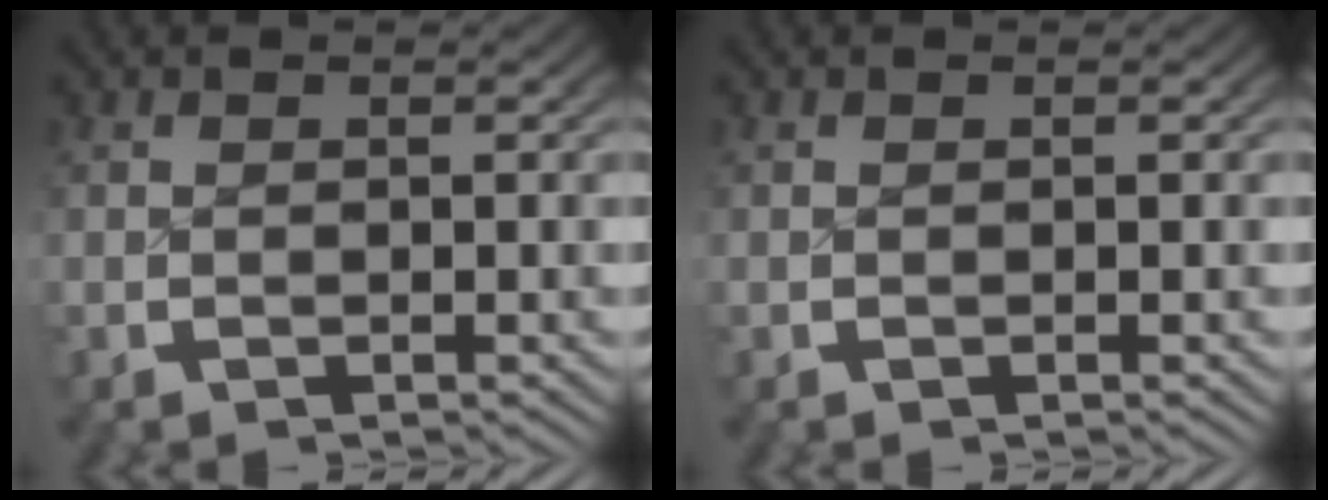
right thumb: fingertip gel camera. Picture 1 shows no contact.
{"total": 0.0}